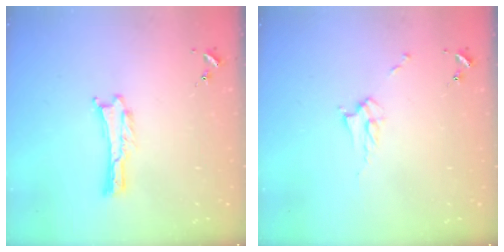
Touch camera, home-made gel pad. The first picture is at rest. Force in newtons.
{"total": 2.9, "press": 2.9, "slide": 0.4}